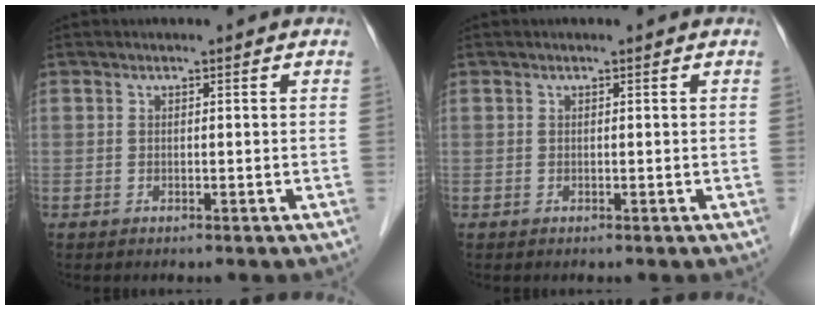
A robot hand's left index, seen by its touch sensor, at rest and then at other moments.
{"total": 0.0}